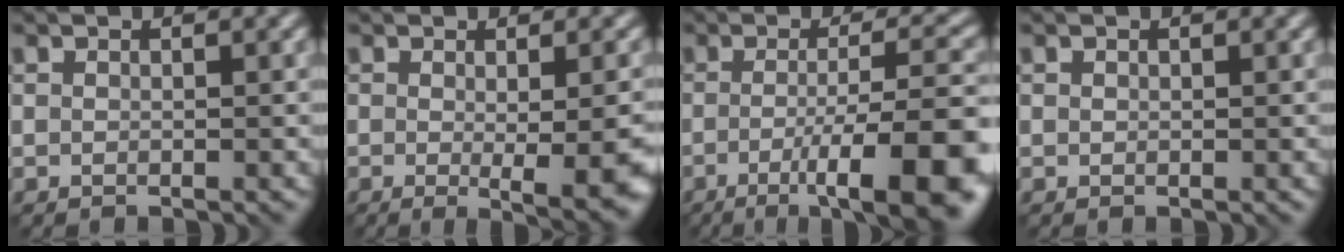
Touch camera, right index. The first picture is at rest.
{"total": 5.9, "force": [-1.2, 1.1, 5.7], "torque": [-0.067, -0.015, -0.012]}
{"total": 11.4, "force": [-3.6, 2.7, 10.5], "torque": [-0.125, -0.005, -0.050]}
{"total": 0.0}